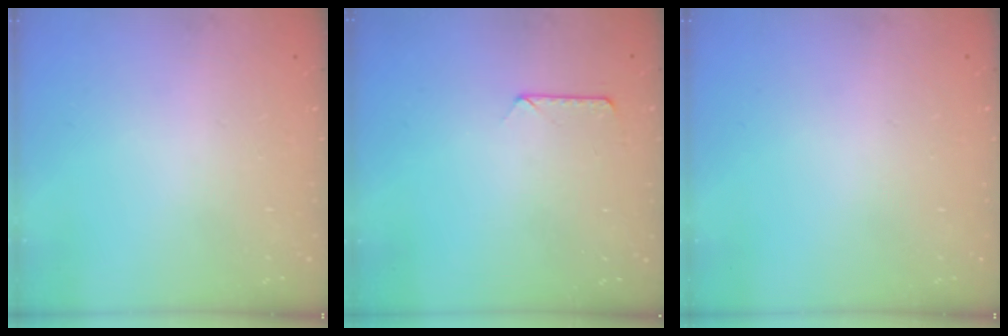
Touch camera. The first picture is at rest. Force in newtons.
{"total": 7.1, "press": 7.1, "slide": 0.6}
{"total": 0.0}